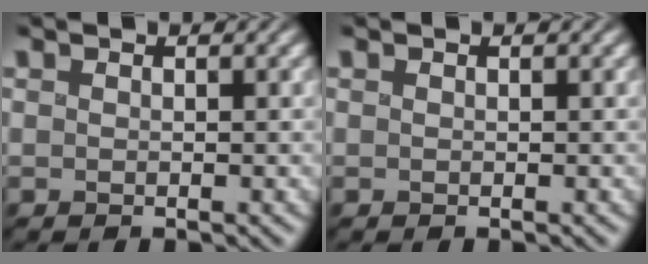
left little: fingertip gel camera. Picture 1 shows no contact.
{"total": 0.0}